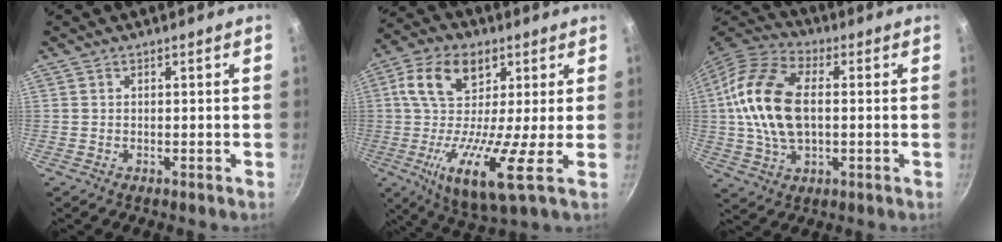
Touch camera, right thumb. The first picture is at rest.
{"total": 17.1, "force": [1.3, 7.5, 15.3], "torque": [-0.264, 0.000, -0.001]}
{"total": 17.2, "force": [0.9, 9.9, 14.0], "torque": [-0.264, 0.022, 0.004]}